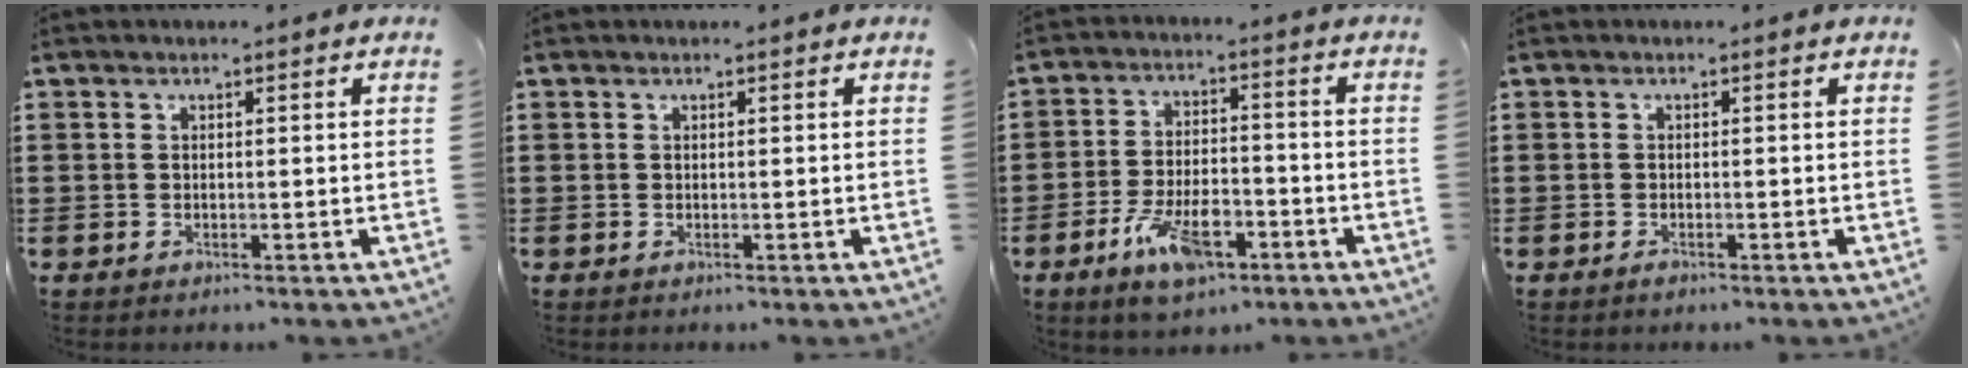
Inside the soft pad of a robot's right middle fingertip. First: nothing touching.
{"total": 0.0}
{"total": 8.2, "force": [-4.7, 3.5, 5.7], "torque": [-0.114, 0.006, -0.084]}
{"total": 0.6, "force": [-0.6, 0.2, 0.2], "torque": [-0.004, -0.005, -0.010]}